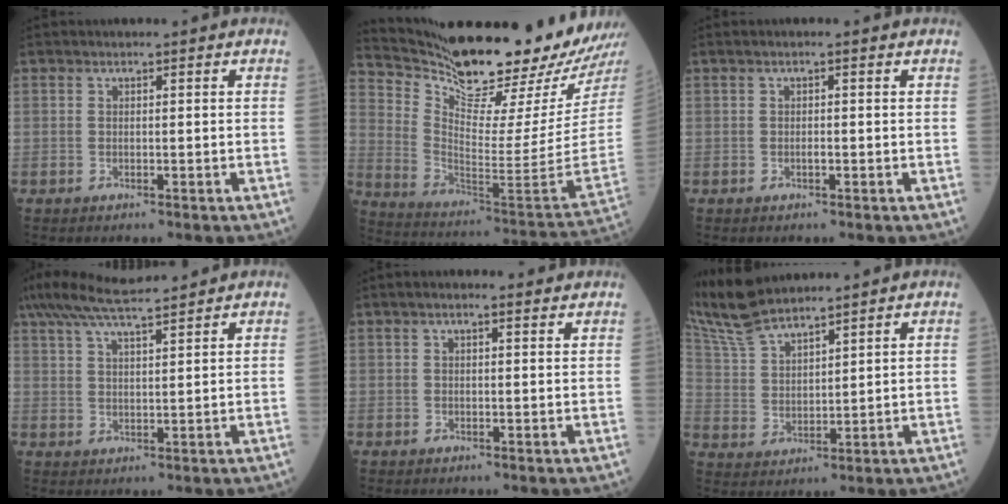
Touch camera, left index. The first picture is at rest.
{"total": 26.5, "force": [23.1, 0.8, 13.0], "torque": [-0.232, -0.102, 0.345]}
{"total": 0.7, "force": [-0.1, 0.0, 0.7], "torque": [-0.015, 0.000, -0.003]}
{"total": 9.9, "force": [8.8, -0.2, 4.4], "torque": [-0.087, 0.028, 0.151]}
{"total": 3.4, "force": [2.6, 0.7, 2.1], "torque": [-0.035, 0.025, 0.038]}
{"total": 9.7, "force": [9.0, 1.0, 3.4], "torque": [-0.092, 0.018, 0.191]}